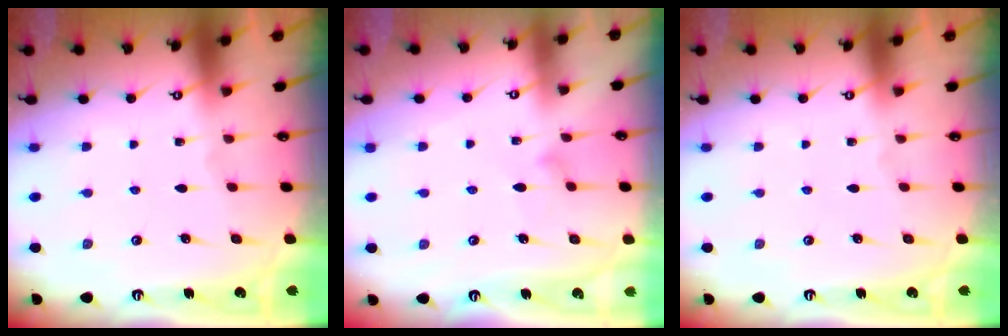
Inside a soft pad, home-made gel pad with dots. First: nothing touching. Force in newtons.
{"total": 8.0, "press": 8.0, "slide": 0.3}
{"total": 0.0}